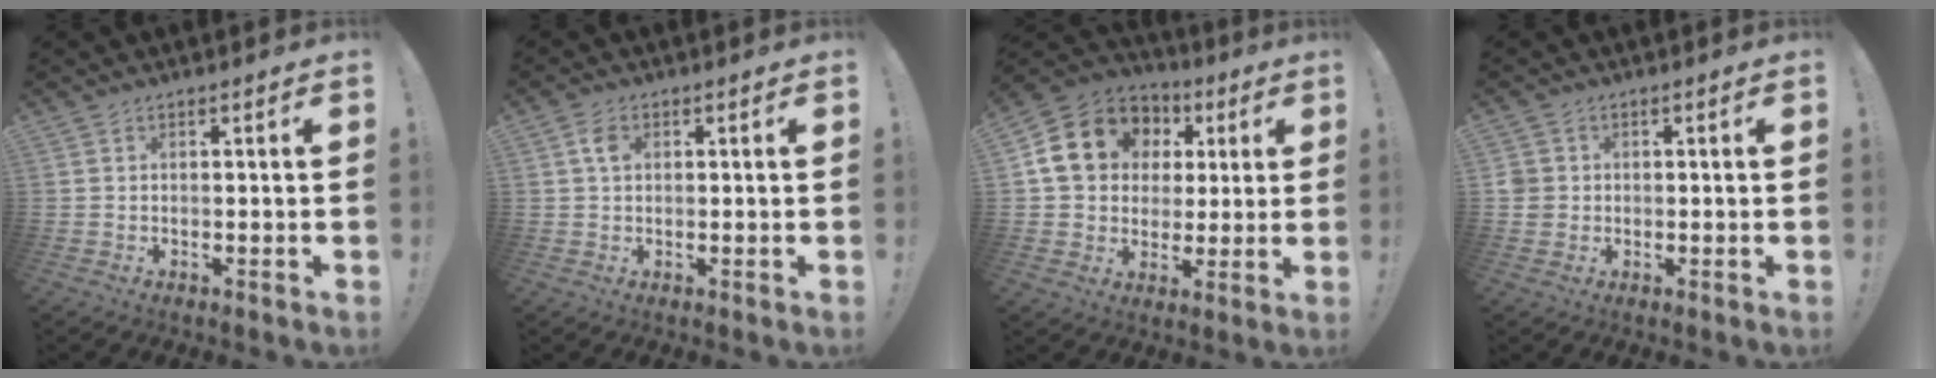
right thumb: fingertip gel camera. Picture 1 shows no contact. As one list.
[{"total": 3.3, "force": [0.9, 2.3, 2.2], "torque": [-0.033, 0.002, 0.016]}, {"total": 16.4, "force": [5.2, 13.5, 7.7], "torque": [-0.120, -0.005, 0.115]}, {"total": 3.6, "force": [0.1, 3.5, 1.1], "torque": [-0.030, 0.007, 0.004]}]